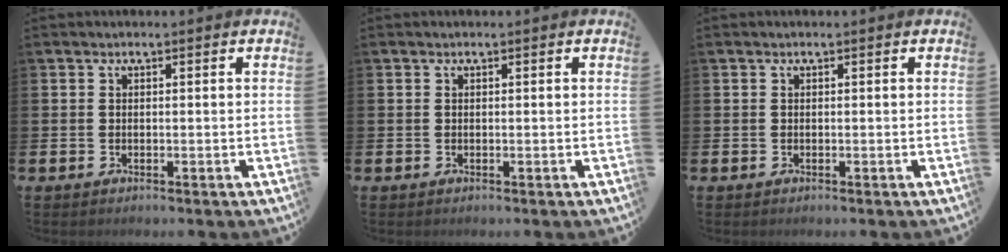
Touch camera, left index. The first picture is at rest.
{"total": 0.0}
{"total": 0.0}